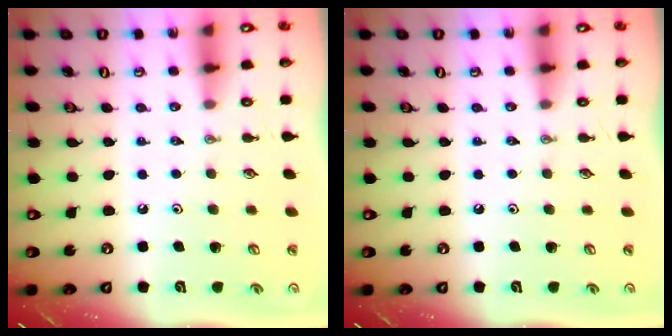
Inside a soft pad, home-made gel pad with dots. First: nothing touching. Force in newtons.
{"total": 0.0}